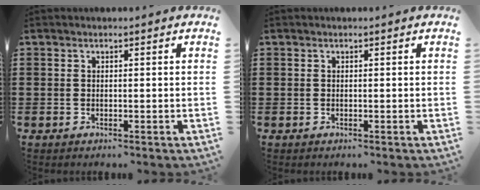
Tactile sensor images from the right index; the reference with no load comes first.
{"total": 0.0}